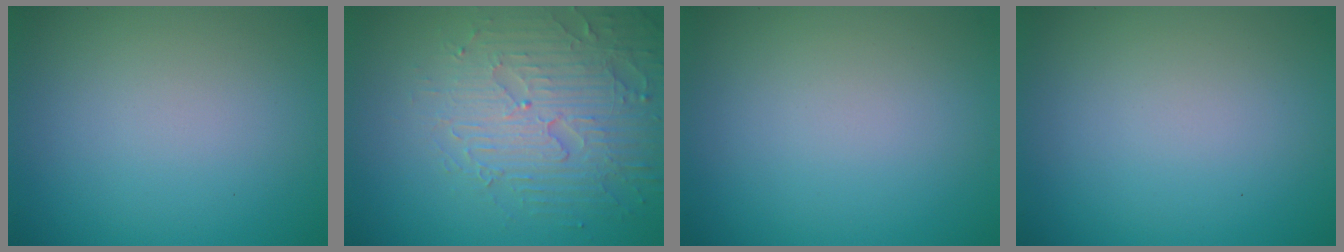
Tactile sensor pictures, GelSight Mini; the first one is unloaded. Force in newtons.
{"total": 5.2, "press": 4.7, "slide": 2.1}
{"total": 0.0}
{"total": 0.0}